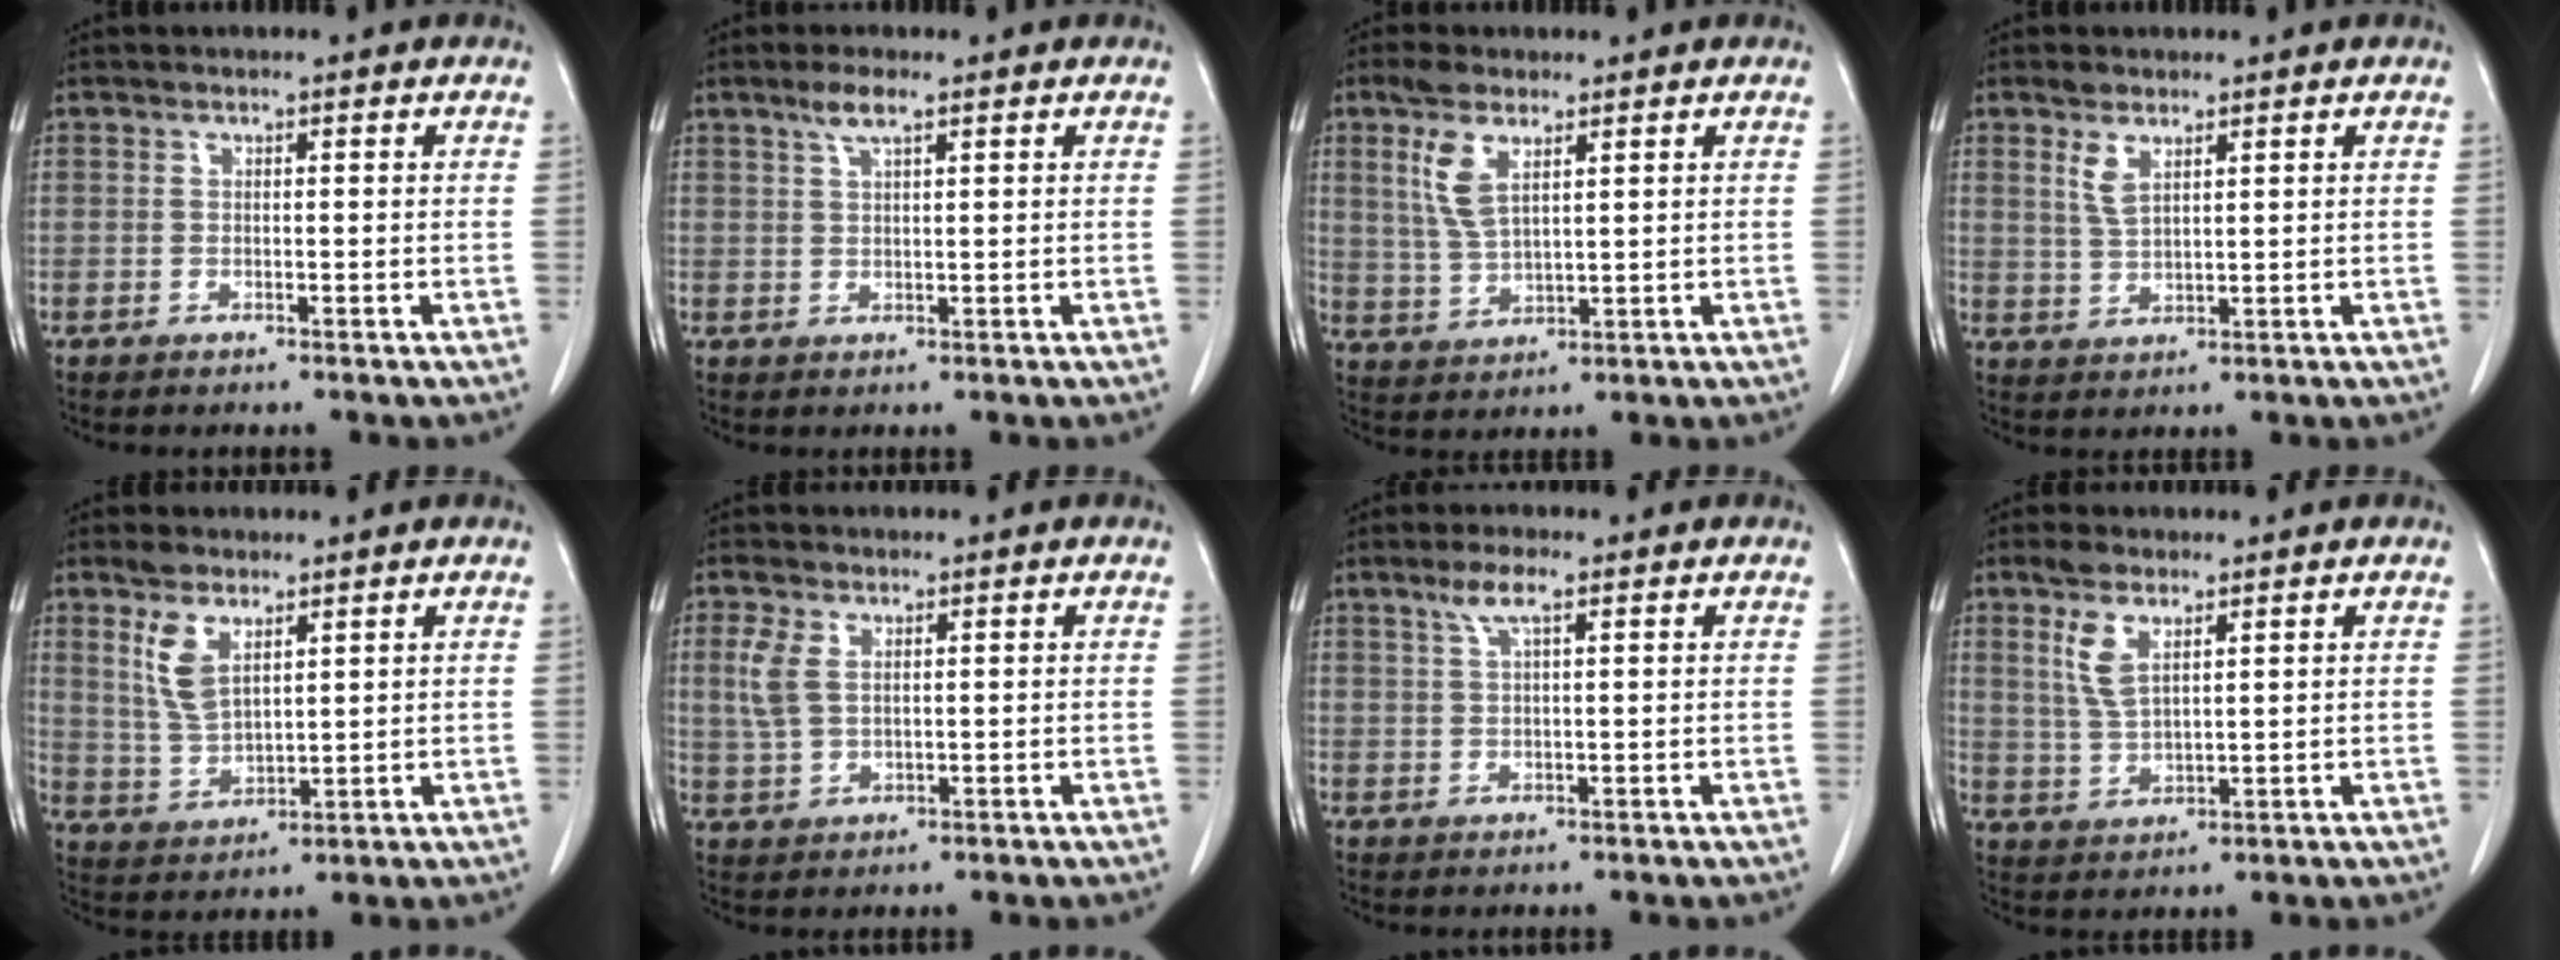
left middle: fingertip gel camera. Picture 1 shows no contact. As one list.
[{"total": 2.9, "force": [1.9, 0.3, 2.2], "torque": [-0.050, 0.004, 0.039]}, {"total": 6.4, "force": [3.2, 2.0, 5.1], "torque": [-0.119, 0.005, 0.070]}, {"total": 3.5, "force": [2.0, 1.2, 2.5], "torque": [-0.061, 0.001, 0.047]}, {"total": 6.3, "force": [3.5, 2.6, 4.5], "torque": [-0.102, 0.000, 0.078]}, {"total": 4.2, "force": [1.4, 2.2, 3.3], "torque": [-0.091, 0.002, 0.033]}, {"total": 3.2, "force": [1.9, 0.4, 2.6], "torque": [-0.058, 0.007, 0.038]}, {"total": 5.5, "force": [2.9, 1.8, 4.3], "torque": [-0.101, 0.003, 0.064]}]